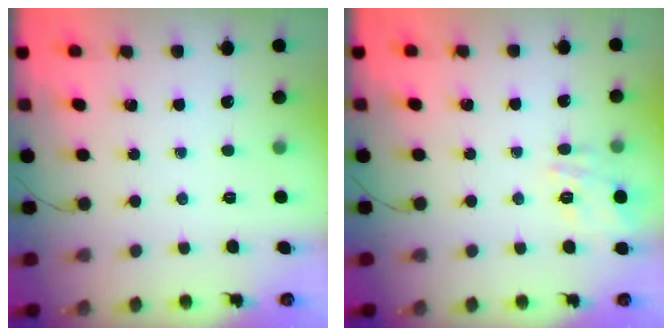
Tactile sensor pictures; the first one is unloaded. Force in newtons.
{"total": 13.8, "press": 13.8, "slide": 0.6}